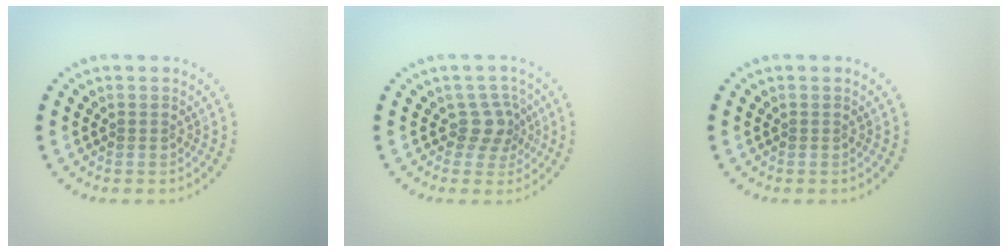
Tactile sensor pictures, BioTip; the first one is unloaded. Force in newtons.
{"total": 2.5, "press": 1.9, "slide": 1.6}
{"total": 0.0}